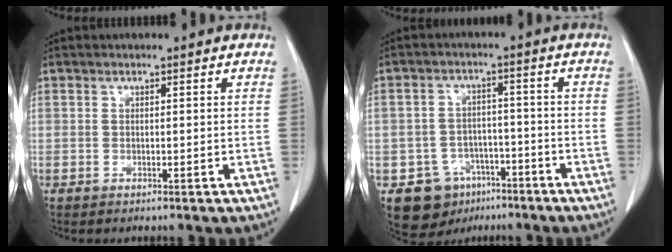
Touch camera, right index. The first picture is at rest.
{"total": 8.5, "force": [-4.6, 6.9, 1.8], "torque": [-0.025, 0.017, -0.061]}